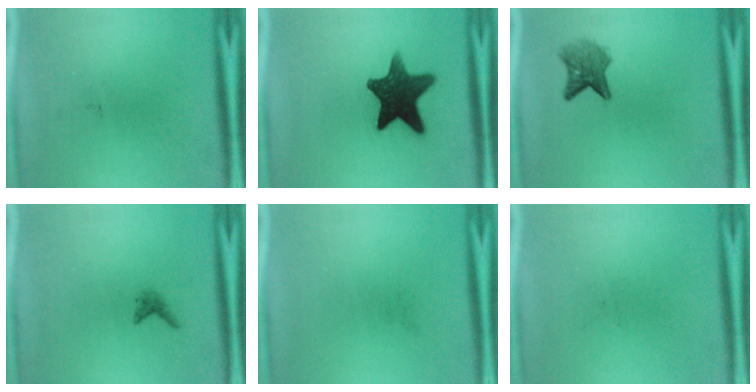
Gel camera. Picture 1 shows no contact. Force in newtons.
{"total": 13.8}
{"total": 4.2}
{"total": 1.0}
{"total": 0.0}
{"total": 0.0}